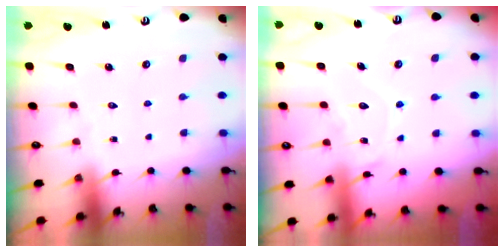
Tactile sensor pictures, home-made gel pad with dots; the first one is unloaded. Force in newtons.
{"total": 11.1, "press": 11.1, "slide": 1.0}